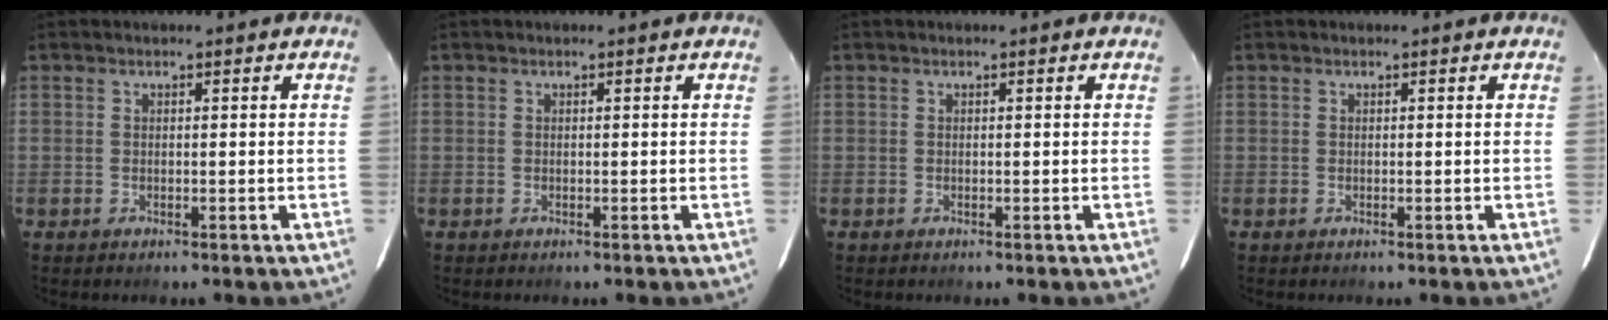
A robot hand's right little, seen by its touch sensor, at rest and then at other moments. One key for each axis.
{"total": 0.0}
{"total": 0.0}
{"total": 0.0}